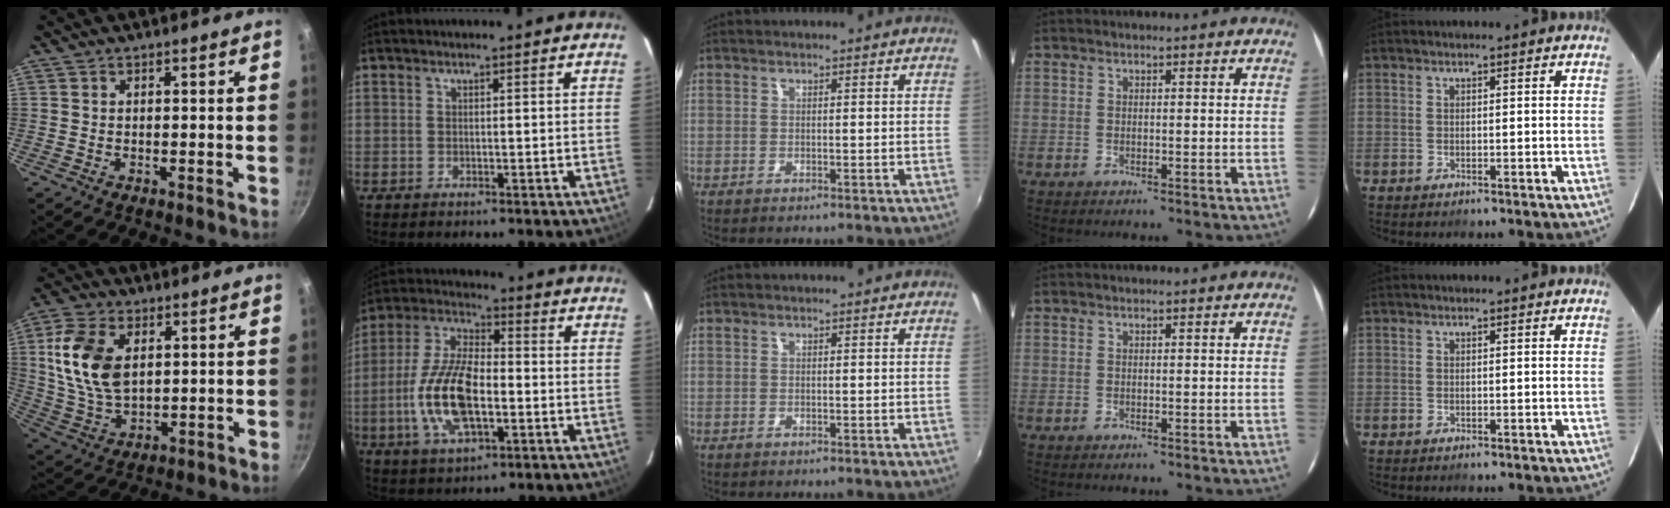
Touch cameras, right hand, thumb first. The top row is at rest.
{"thumb": {"total": 14.3, "force": [3.3, 8.9, 10.7], "torque": [-0.195, -0.011, 0.070]}, "index": {"total": 15.3, "force": [-3.5, 6.6, 13.3], "torque": [-0.282, 0.002, -0.067]}}